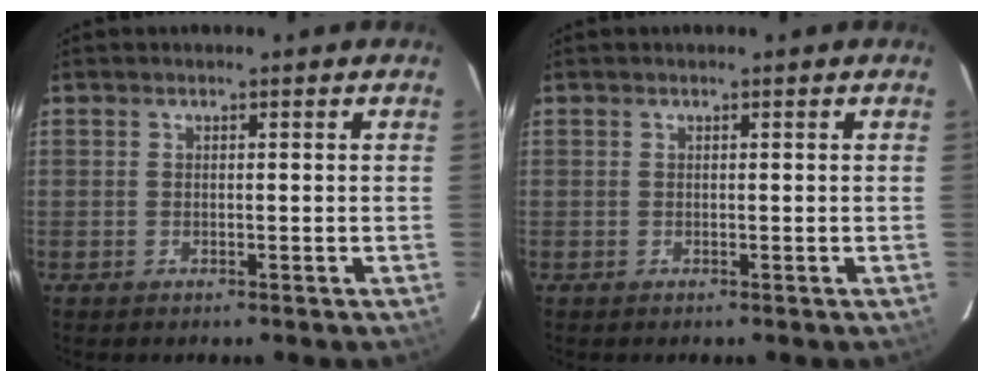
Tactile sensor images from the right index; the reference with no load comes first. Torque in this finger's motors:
{"motor_torque": [0.00, 0.00, 0.00, 0.00]}